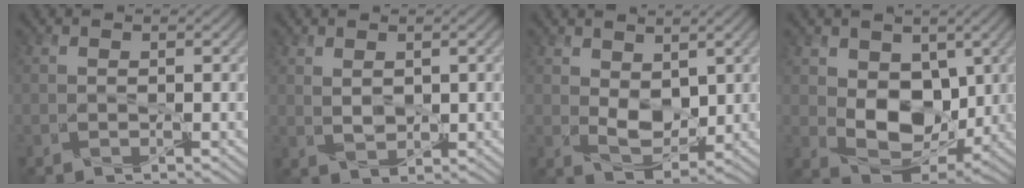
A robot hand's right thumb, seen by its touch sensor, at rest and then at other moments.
{"total": 2.1, "force": [1.0, 0.6, 1.8], "torque": [-0.049, -0.003, 0.020]}
{"total": 5.5, "force": [1.5, 3.0, 4.4], "torque": [-0.098, -0.011, 0.024]}
{"total": 9.6, "force": [0.9, 6.4, 7.1], "torque": [-0.146, -0.021, 0.021]}